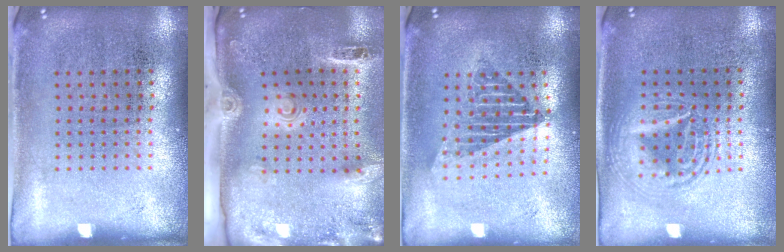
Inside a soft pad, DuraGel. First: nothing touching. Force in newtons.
{"total": 3.1, "press": 2.2, "slide": 2.2}
{"total": 1.7, "press": 1.4, "slide": 1.0}
{"total": 2.9, "press": 2.8, "slide": 0.4}